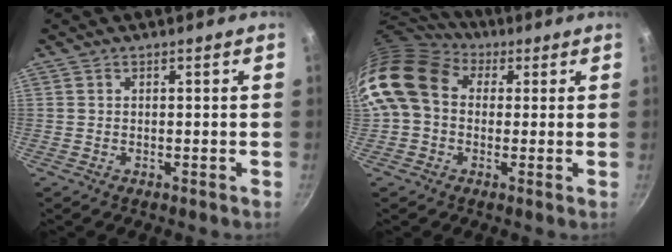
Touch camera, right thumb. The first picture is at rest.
{"total": 13.5, "force": [2.5, 10.6, 8.0], "torque": [-0.135, 0.020, 0.025]}